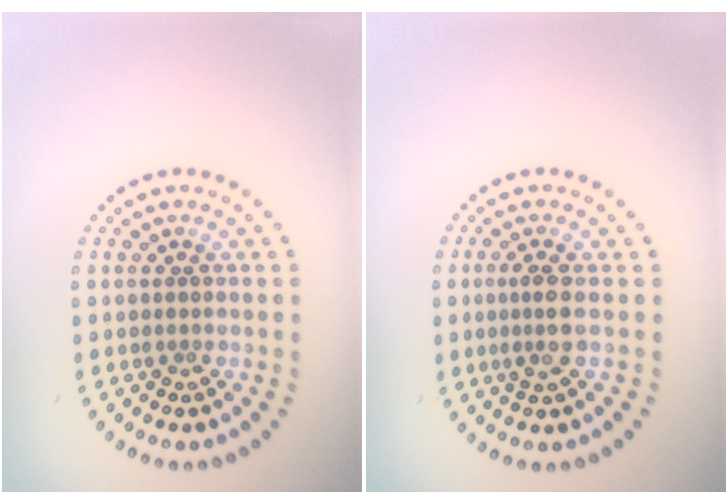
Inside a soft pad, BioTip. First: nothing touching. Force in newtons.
{"total": 2.0, "press": 1.7, "slide": 1.2}